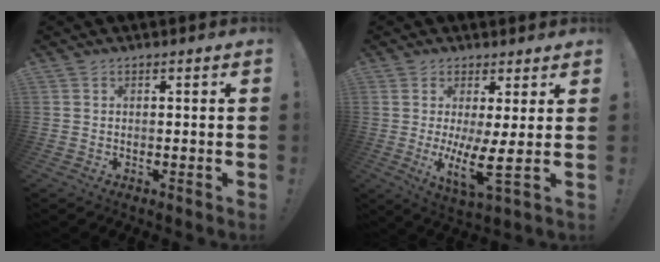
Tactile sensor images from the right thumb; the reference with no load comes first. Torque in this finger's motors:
{"motor_torque": [0.44, 0.48, 0.58, 0.45, 0.28]}